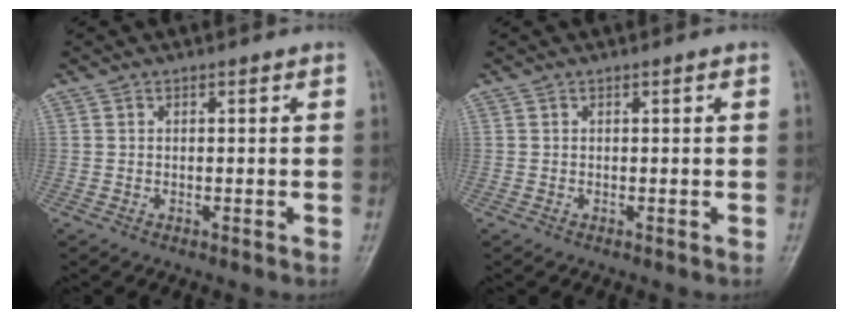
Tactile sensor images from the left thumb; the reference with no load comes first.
{"total": 0.0}